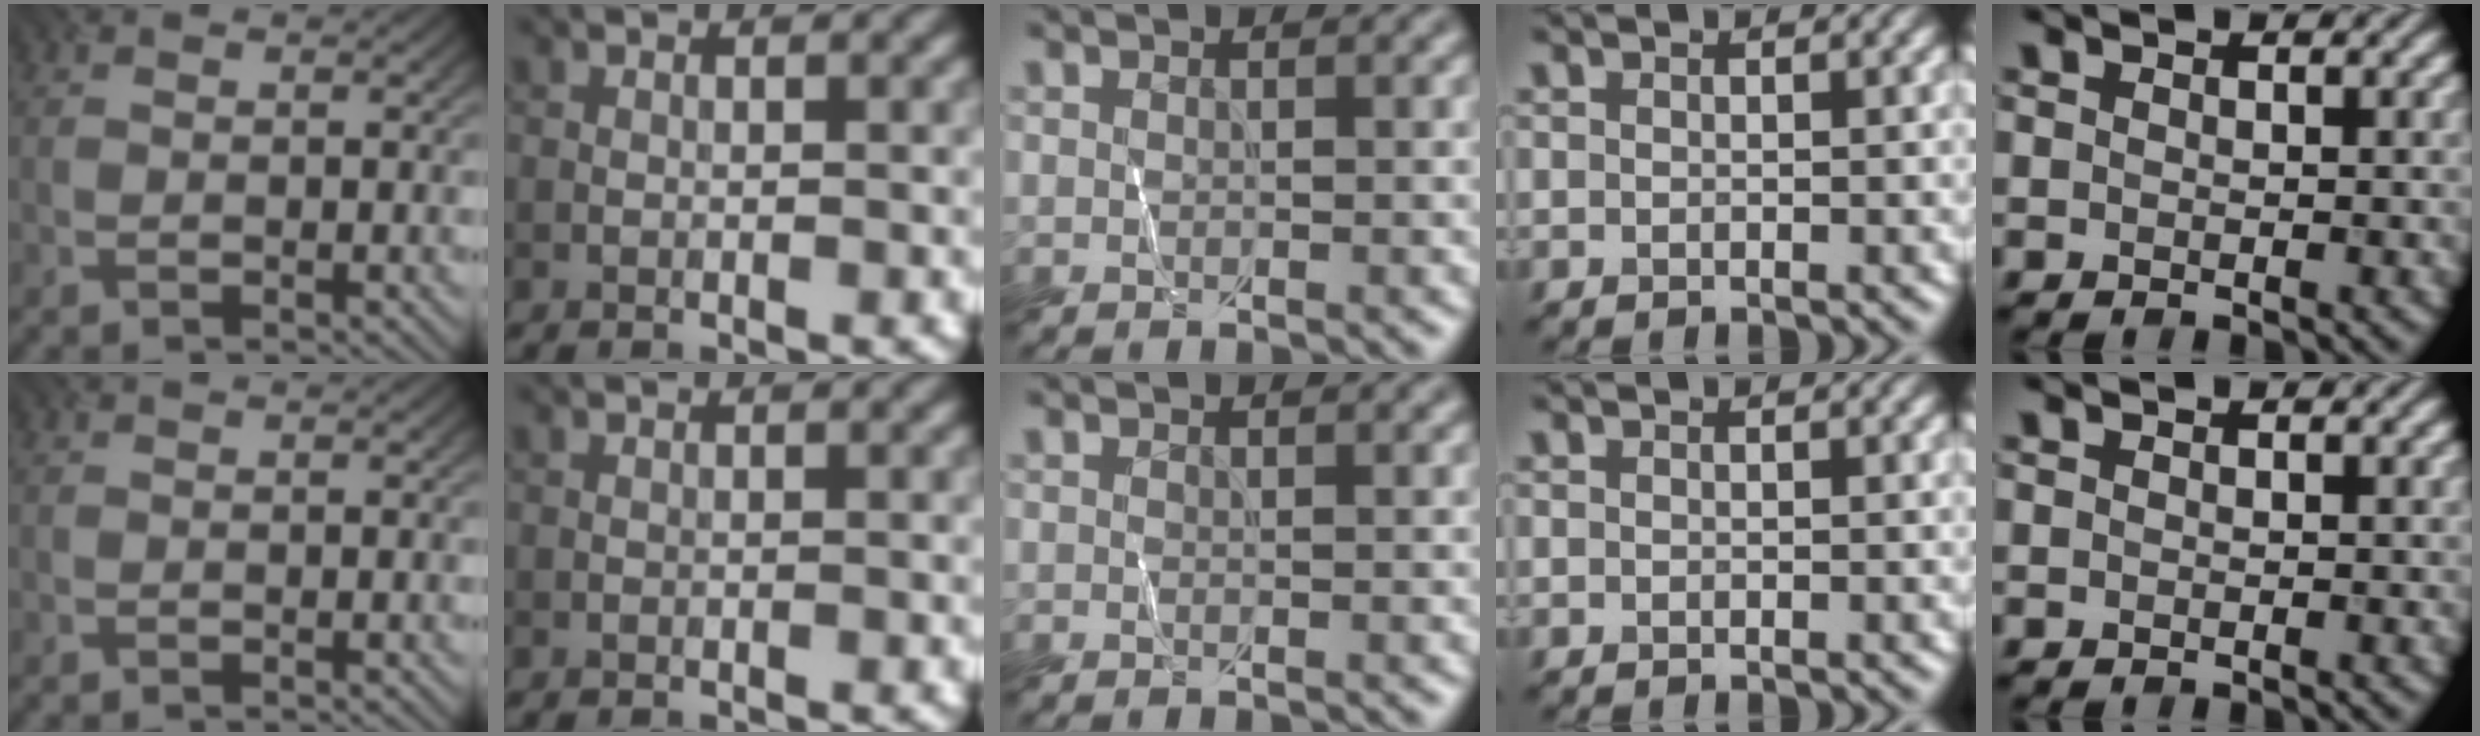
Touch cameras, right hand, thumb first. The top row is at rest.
{}